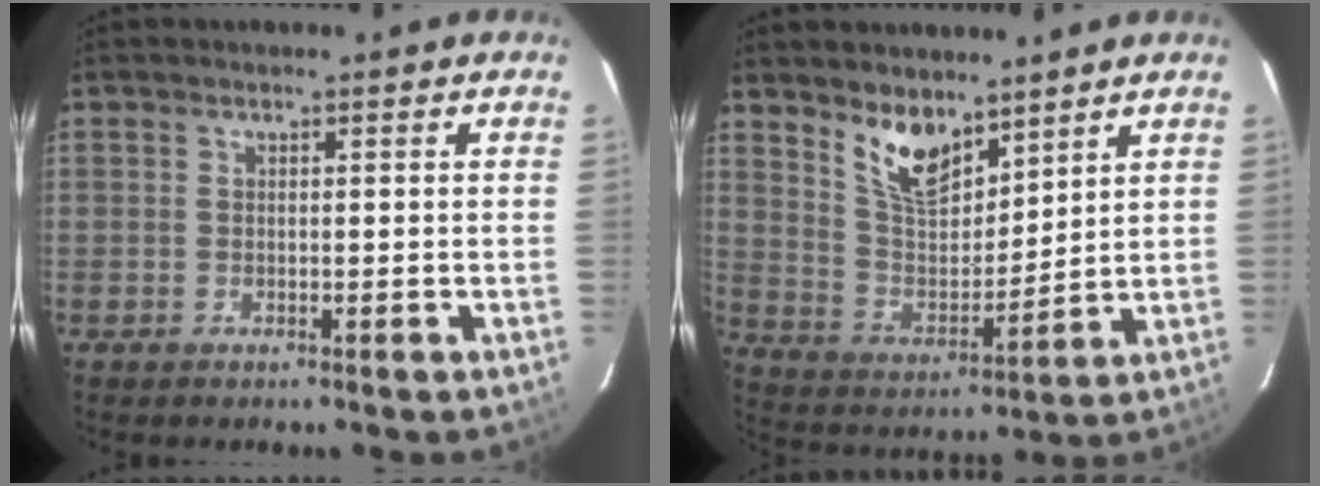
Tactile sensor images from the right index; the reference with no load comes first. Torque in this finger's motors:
{"motor_torque": [0.25, 0.23, 0.50, 0.05]}